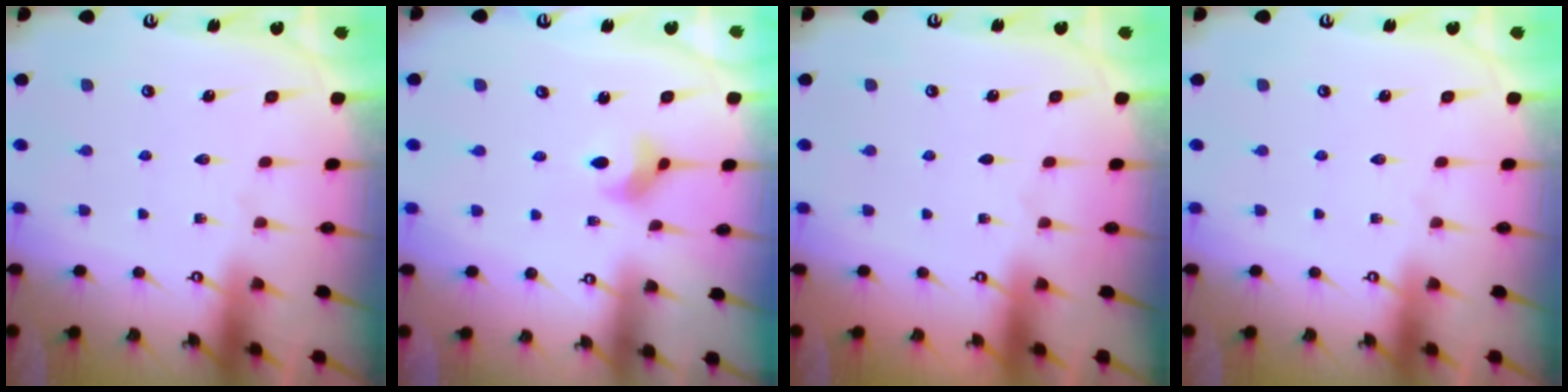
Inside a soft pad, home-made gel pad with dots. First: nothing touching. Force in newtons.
{"total": 3.6, "press": 3.6, "slide": 0.6}
{"total": 0.0}
{"total": 0.0}